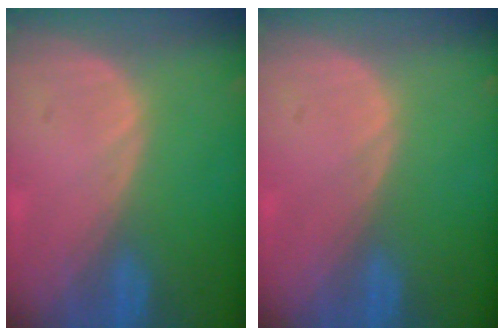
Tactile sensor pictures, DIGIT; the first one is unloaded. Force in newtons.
{"total": 0.0}